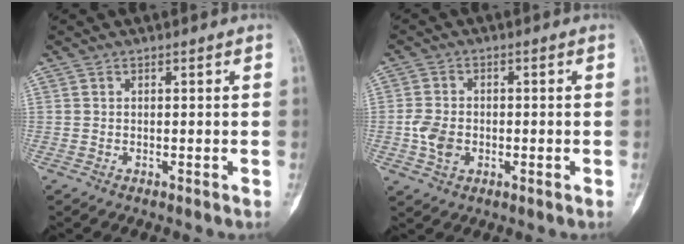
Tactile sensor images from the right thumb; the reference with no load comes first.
{"total": 5.2, "force": [-1.0, 3.8, 3.3], "torque": [-0.056, 0.007, -0.017]}